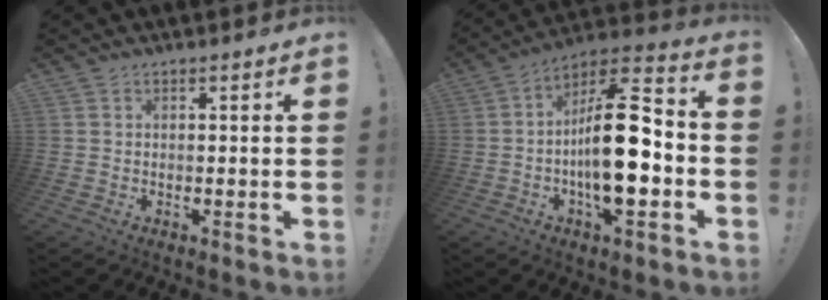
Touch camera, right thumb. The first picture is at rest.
{"total": 20.6, "force": [-3.6, 7.4, 18.8], "torque": [-0.322, 0.020, -0.059]}